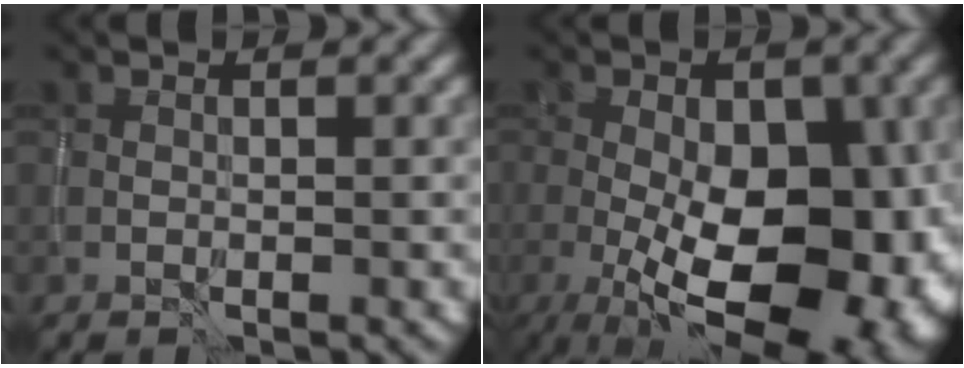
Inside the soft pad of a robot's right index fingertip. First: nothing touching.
{"total": 16.6, "force": [-3.7, 8.9, 13.5], "torque": [-0.173, -0.027, -0.044]}